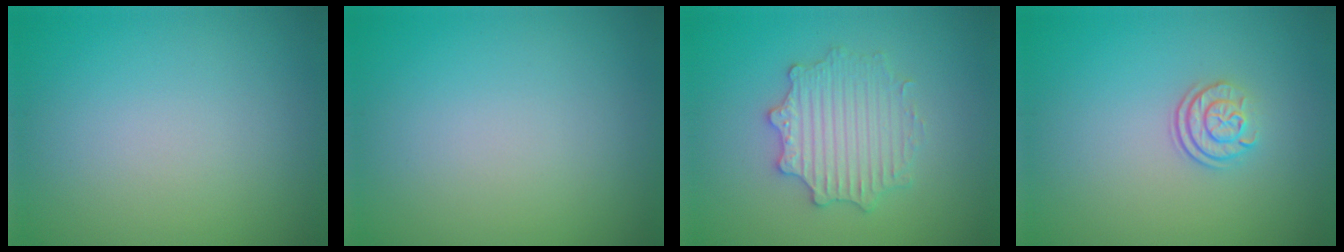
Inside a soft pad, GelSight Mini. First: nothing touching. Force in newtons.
{"total": 0.0}
{"total": 3.3, "press": 3.3, "slide": 0.6}
{"total": 2.4, "press": 1.8, "slide": 1.5}